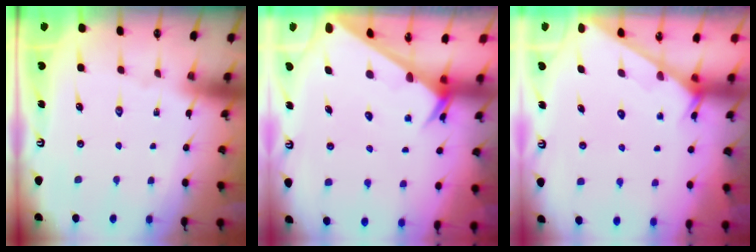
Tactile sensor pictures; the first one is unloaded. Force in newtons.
{"total": 2.4, "press": 2.4, "slide": 0.0}
{"total": 2.4, "press": 2.4, "slide": 0.1}